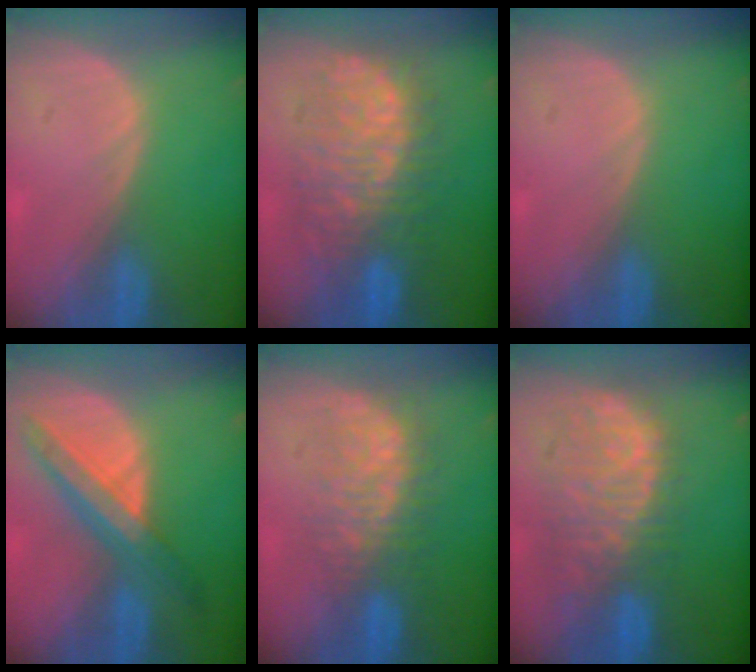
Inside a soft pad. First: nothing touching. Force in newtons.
{"total": 11.1, "press": 11.0, "slide": 1.2}
{"total": 0.0}
{"total": 8.0, "press": 7.1, "slide": 3.7}
{"total": 7.8, "press": 7.7, "slide": 1.4}
{"total": 11.0, "press": 9.6, "slide": 5.4}